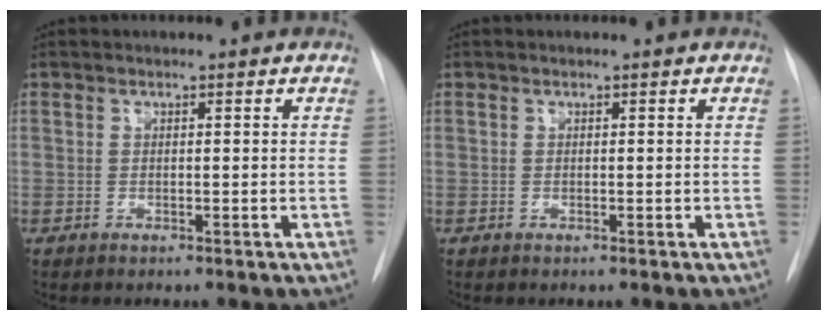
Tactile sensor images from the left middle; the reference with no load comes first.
{"total": 0.0}